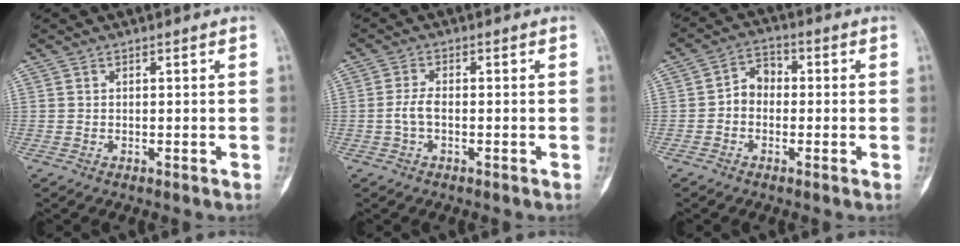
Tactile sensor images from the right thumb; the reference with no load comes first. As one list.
[{"total": 2.9, "force": [-0.7, 1.3, 2.5], "torque": [-0.059, 0.007, -0.015]}, {"total": 4.9, "force": [-0.7, 4.0, 2.7], "torque": [-0.026, 0.021, -0.026]}]